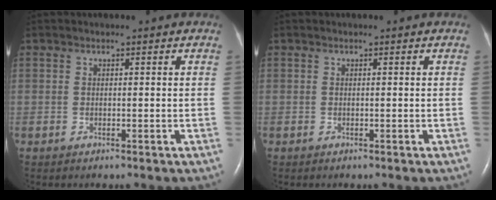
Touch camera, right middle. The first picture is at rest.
{"total": 0.0}